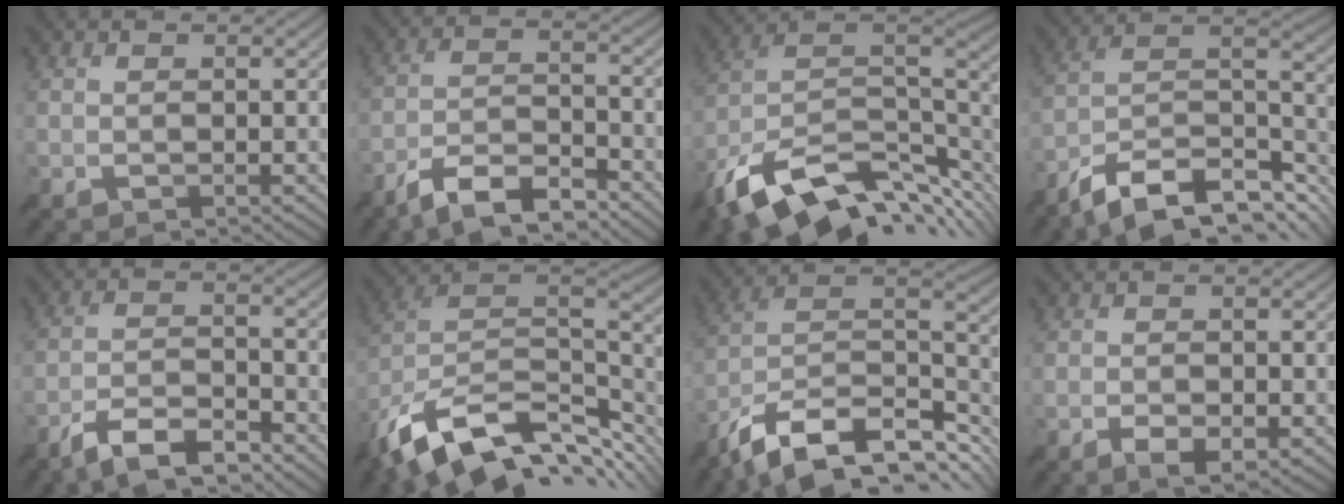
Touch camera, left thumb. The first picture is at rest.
{"total": 8.3, "force": [-6.7, 2.1, 4.5], "torque": [-0.076, 0.003, -0.134]}
{"total": 15.6, "force": [-8.2, 7.4, 11.0], "torque": [-0.239, -0.023, -0.139]}
{"total": 14.2, "force": [-10.4, 4.5, 8.5], "torque": [-0.166, -0.005, -0.182]}
{"total": 7.5, "force": [-6.0, 1.9, 4.1], "torque": [-0.071, 0.001, -0.118]}
{"total": 16.0, "force": [-8.3, 8.1, 11.0], "torque": [-0.248, -0.022, -0.139]}
{"total": 15.8, "force": [-9.9, 7.1, 10.0], "torque": [-0.234, -0.020, -0.161]}
{"total": 2.8, "force": [-1.6, 1.0, 2.1], "torque": [-0.034, -0.006, -0.026]}